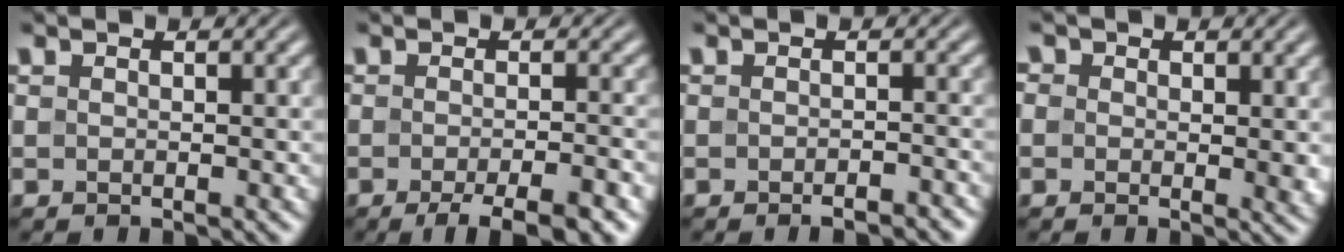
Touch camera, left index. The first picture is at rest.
{"total": 5.6, "force": [-3.4, 1.2, 4.3], "torque": [-0.058, -0.002, -0.051]}
{"total": 2.1, "force": [-1.6, 0.5, 1.3], "torque": [-0.014, 0.003, -0.021]}
{"total": 2.4, "force": [0.5, 1.7, 1.6], "torque": [-0.013, -0.002, 0.002]}